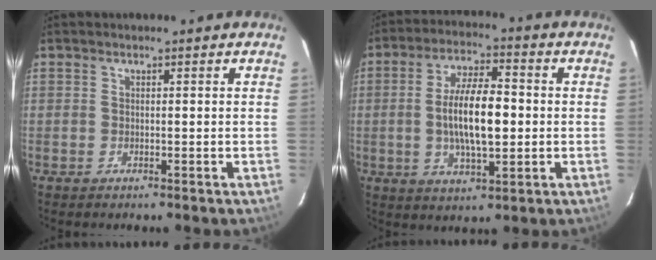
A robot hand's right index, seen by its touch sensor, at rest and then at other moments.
{"total": 12.0, "force": [-0.6, 4.4, 11.1], "torque": [-0.208, 0.002, -0.008]}